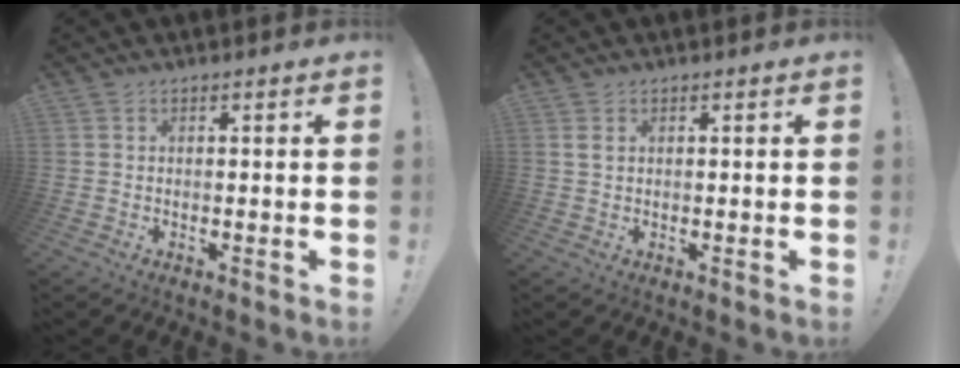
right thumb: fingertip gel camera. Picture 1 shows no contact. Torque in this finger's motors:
{"motor_torque": [0.10, 0.10, 0.01, 0.03, 0.01]}